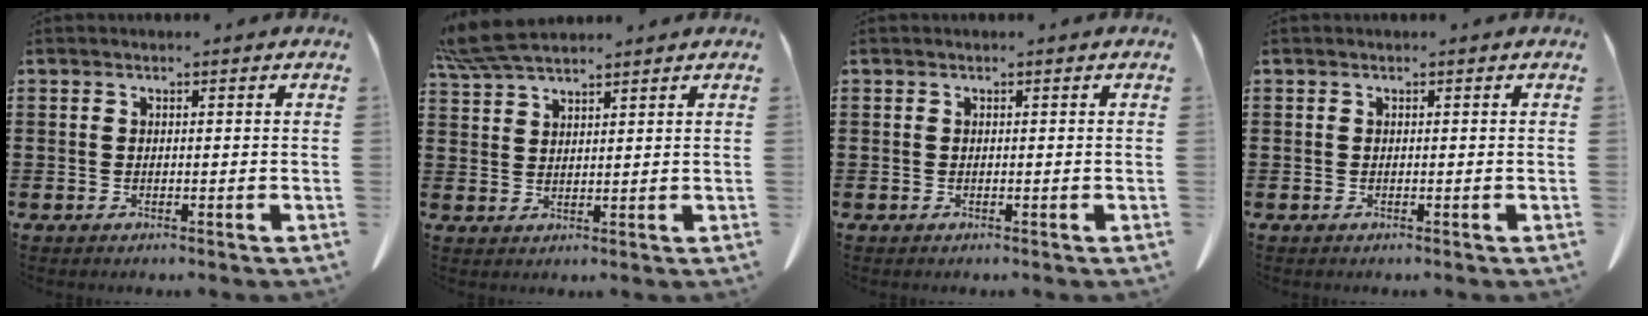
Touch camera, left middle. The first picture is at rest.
{"total": 6.1, "force": [5.2, 1.0, 2.9], "torque": [-0.072, -0.011, 0.102]}
{"total": 0.0}
{"total": 0.0}